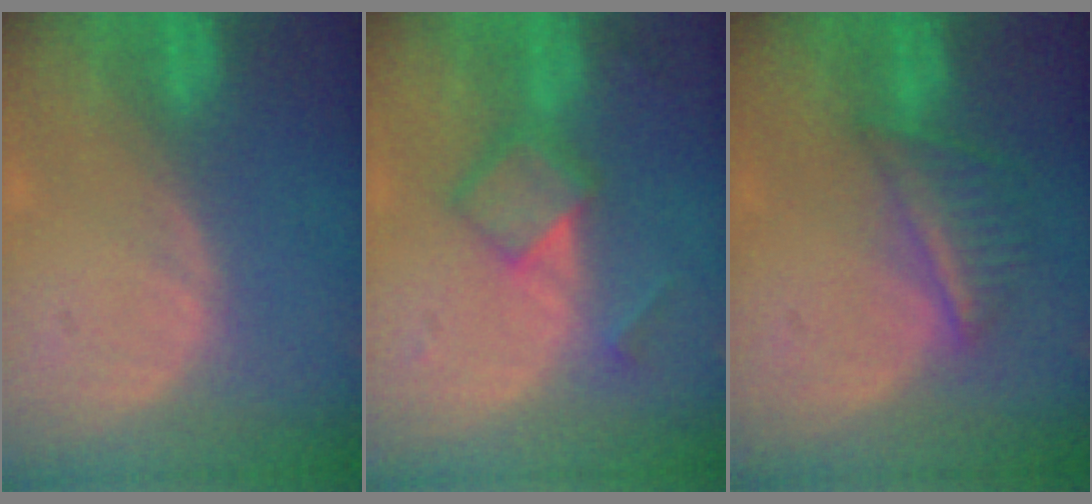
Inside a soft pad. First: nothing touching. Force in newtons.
{"total": 5.9, "press": 5.0, "slide": 3.1}
{"total": 5.6, "press": 5.3, "slide": 1.7}